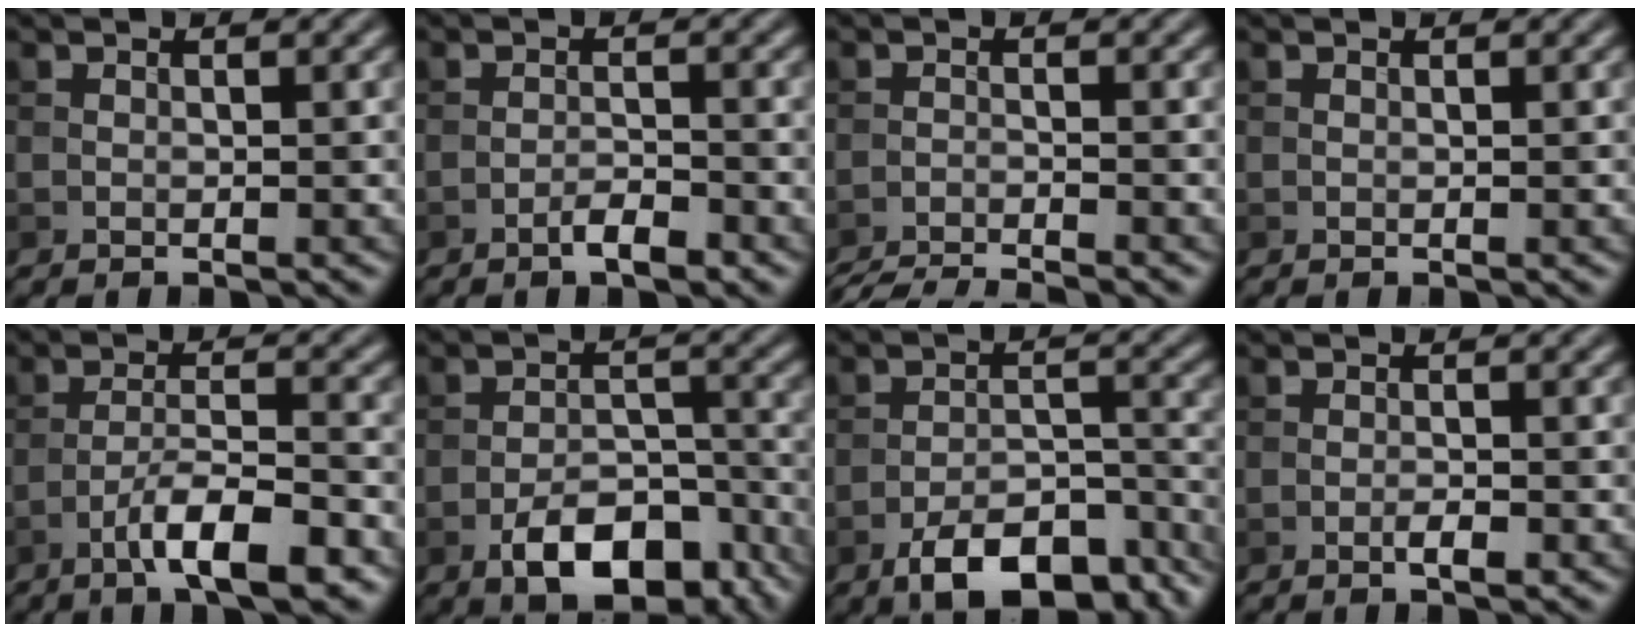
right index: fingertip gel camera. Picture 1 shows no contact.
{"total": 2.1, "force": [-1.4, 0.5, 1.4], "torque": [-0.023, 0.005, -0.026]}
{"total": 5.7, "force": [-5.5, 0.6, 1.7], "torque": [-0.031, -0.018, -0.090]}
{"total": 0.0}
{"total": 6.3, "force": [-3.7, 1.3, 4.9], "torque": [-0.083, 0.008, -0.064]}
{"total": 7.8, "force": [-4.6, 3.8, 5.1], "torque": [-0.076, 0.000, -0.072]}
{"total": 9.7, "force": [-6.7, 4.1, 5.7], "torque": [-0.081, -0.007, -0.109]}
{"total": 1.4, "force": [-0.7, 0.3, 1.2], "torque": [-0.021, 0.000, -0.013]}